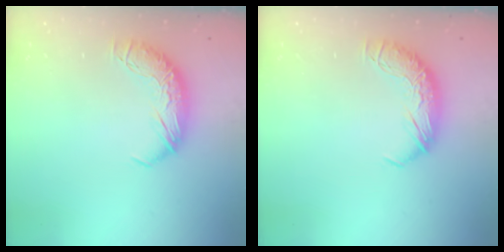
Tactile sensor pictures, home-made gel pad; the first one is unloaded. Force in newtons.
{"total": 0.0}